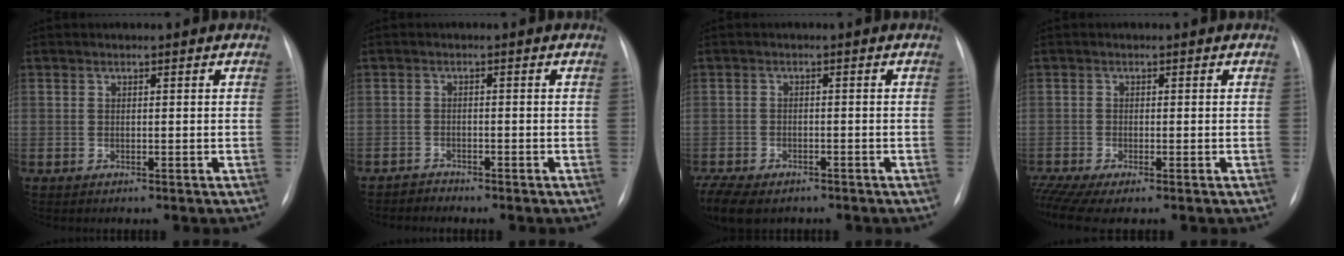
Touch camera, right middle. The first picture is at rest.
{"total": 1.3, "force": [-1.2, 0.1, -0.6], "torque": [0.018, -0.006, -0.022]}
{"total": 12.1, "force": [-8.3, 6.5, 5.9], "torque": [-0.148, -0.012, -0.118]}
{"total": 4.7, "force": [-3.3, 0.8, 3.2], "torque": [-0.070, -0.007, -0.063]}